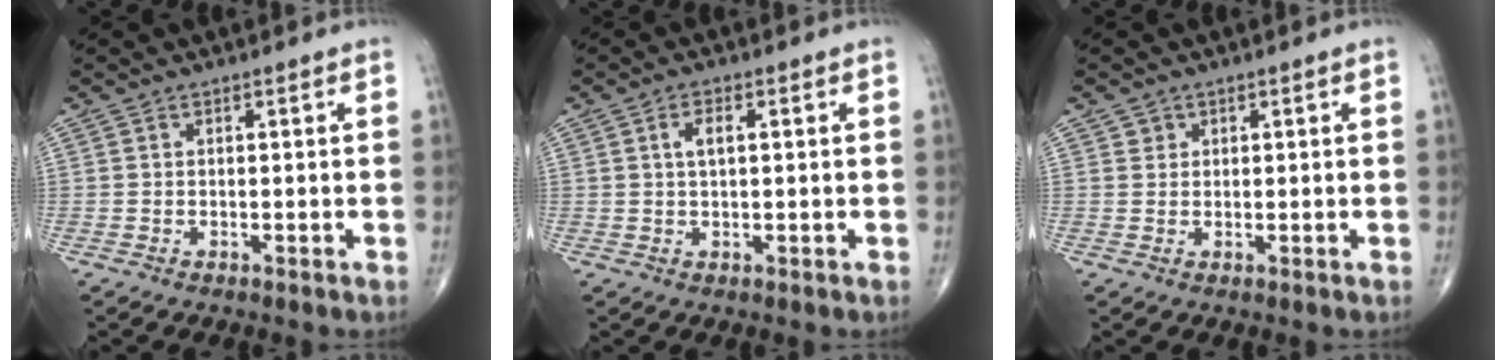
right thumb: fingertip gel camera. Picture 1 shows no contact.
{"total": 3.2, "force": [0.8, 1.3, 2.8], "torque": [-0.053, 0.005, 0.016]}
{"total": 1.4, "force": [0.7, 1.2, 0.1], "torque": [0.013, -0.002, 0.006]}